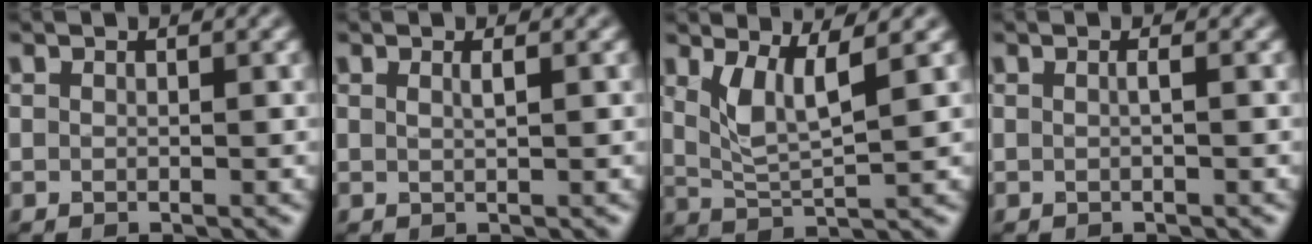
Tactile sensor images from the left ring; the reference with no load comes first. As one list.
[{"total": 1.0, "force": [0.4, 0.3, 0.9], "torque": [-0.011, 0.002, 0.004]}, {"total": 4.1, "force": [1.8, 1.0, 3.5], "torque": [-0.080, -0.007, 0.040]}, {"total": 0.8, "force": [0.1, 0.2, 0.8], "torque": [-0.011, 0.004, -0.003]}]